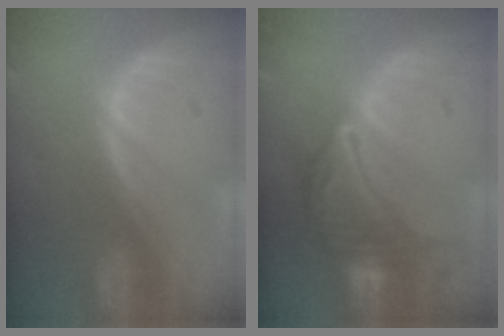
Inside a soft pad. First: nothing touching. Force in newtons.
{"total": 9.6, "press": 9.6, "slide": 0.6}